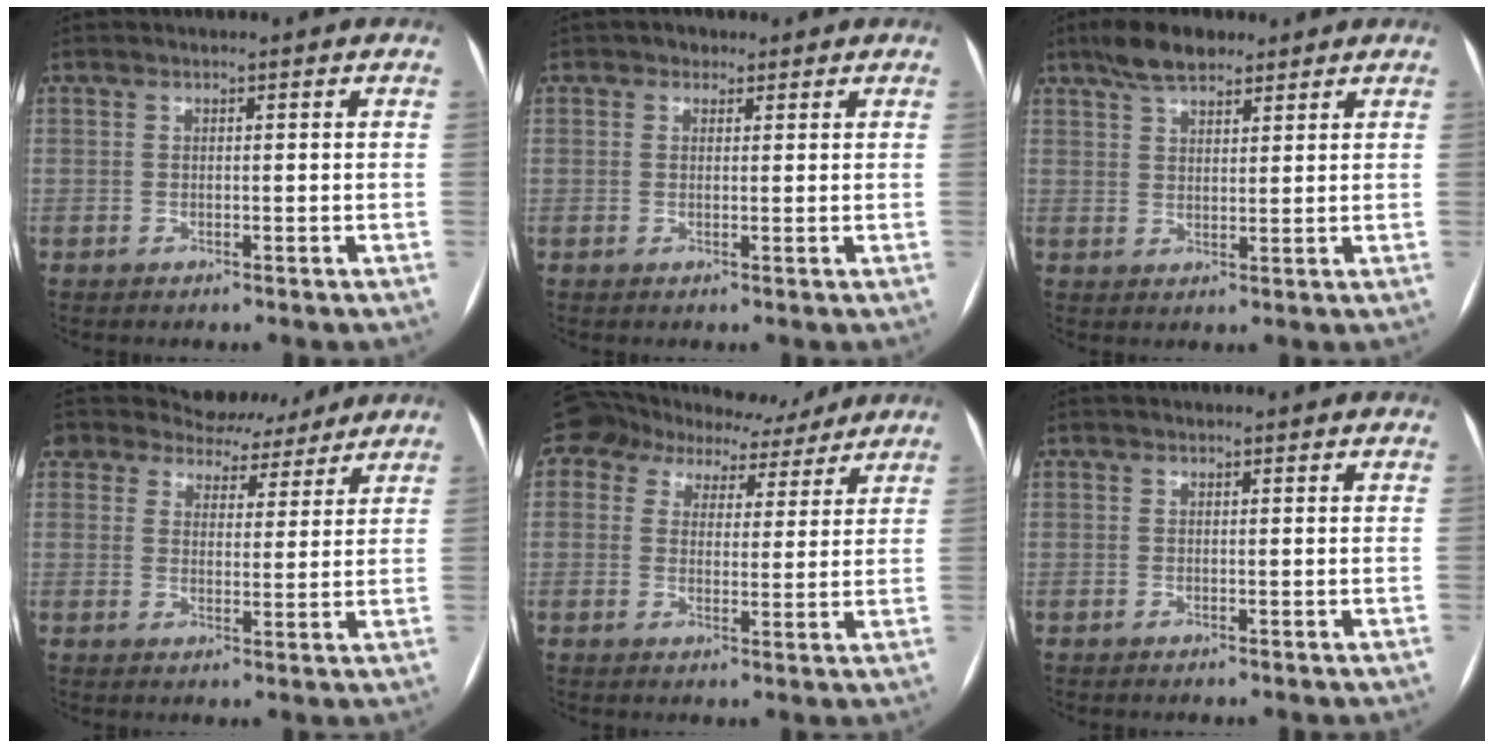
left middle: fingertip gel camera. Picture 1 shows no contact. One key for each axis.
{"total": 1.6, "fx": 0.9, "fy": 1.3, "fz": 0.2, "tx": 0.001, "ty": 0.003, "tz": 0.008}
{"total": 6.4, "fx": 4.8, "fy": 2.5, "fz": 3.4, "tx": -0.064, "ty": 0.016, "tz": 0.085}
{"total": 13.7, "fx": 12.3, "fy": 5.6, "fz": 2.2, "tx": -0.037, "ty": 0.017, "tz": 0.167}
{"total": 12.6, "fx": 10.1, "fy": 6.4, "fz": 4.0, "tx": -0.083, "ty": 0.038, "tz": 0.151}
{"total": 0.0}